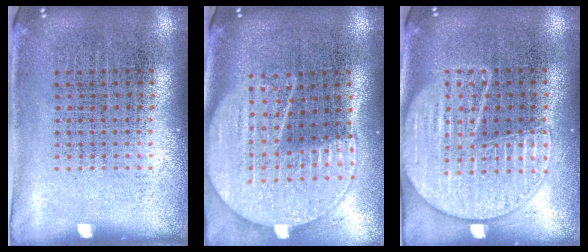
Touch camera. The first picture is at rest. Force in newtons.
{"total": 2.1, "press": 1.9, "slide": 0.9}
{"total": 1.9, "press": 1.9, "slide": 0.2}